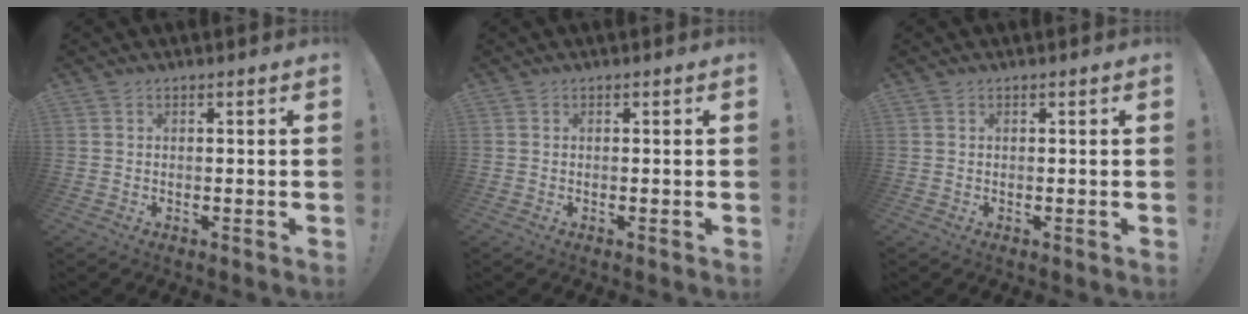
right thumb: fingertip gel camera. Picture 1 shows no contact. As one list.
[{"total": 0.0}, {"total": 0.0}]